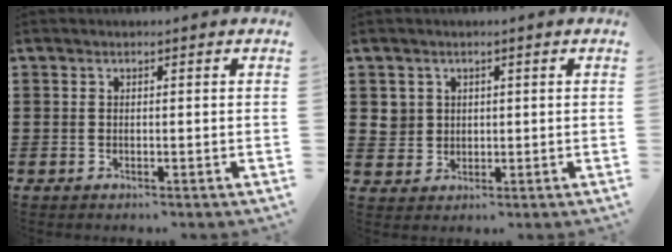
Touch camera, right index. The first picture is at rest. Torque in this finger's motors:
{"motor_torque": [-0.03, 0.12, -0.01, 0.00]}